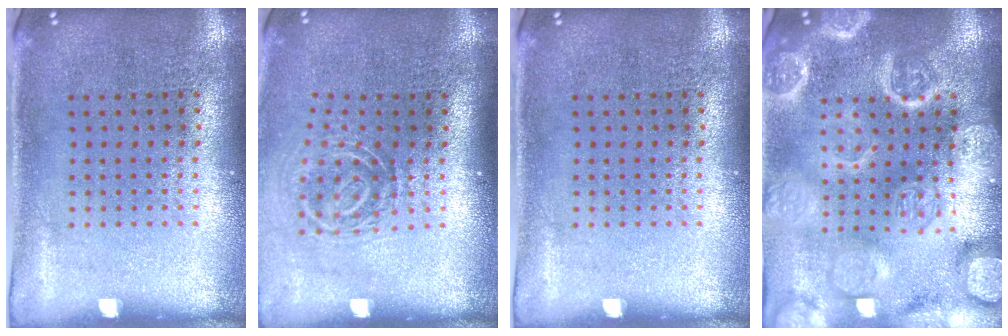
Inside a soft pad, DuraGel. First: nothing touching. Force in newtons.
{"total": 1.9, "press": 1.2, "slide": 1.5}
{"total": 0.0}
{"total": 6.1, "press": 6.1, "slide": 0.8}